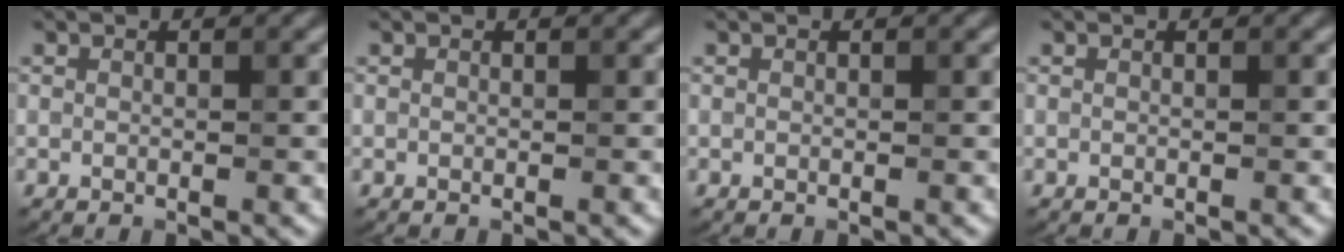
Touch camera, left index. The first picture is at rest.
{"total": 0.0}
{"total": 0.0}
{"total": 0.0}